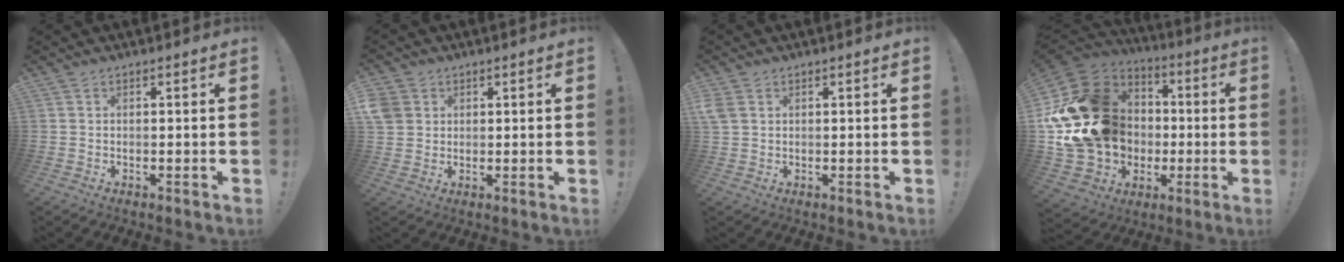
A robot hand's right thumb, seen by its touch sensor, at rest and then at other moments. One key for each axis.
{"total": 5.4, "fx": 2.0, "fy": 4.7, "fz": 1.8, "tx": -0.037, "ty": -0.004, "tz": 0.040}
{"total": 3.6, "fx": 1.5, "fy": 2.7, "fz": 1.9, "tx": -0.040, "ty": 0.000, "tz": 0.030}
{"total": 25.5, "fx": 1.8, "fy": 21.6, "fz": 13.4, "tx": -0.222, "ty": -0.016, "tz": 0.096}